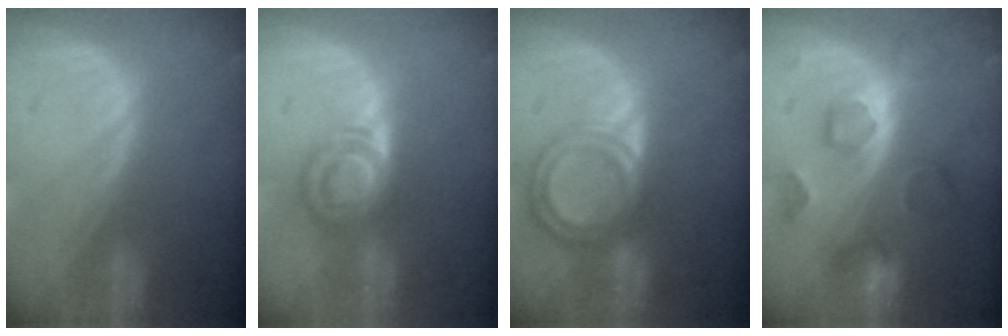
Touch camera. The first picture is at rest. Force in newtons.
{"total": 6.1, "press": 5.5, "slide": 2.5}
{"total": 6.8, "press": 6.1, "slide": 3.1}
{"total": 8.6, "press": 7.7, "slide": 3.7}